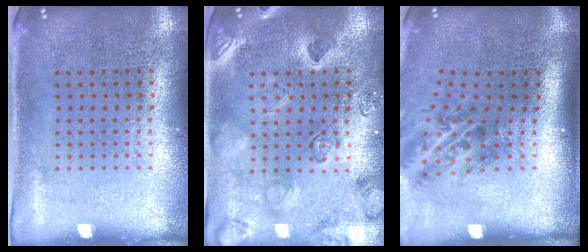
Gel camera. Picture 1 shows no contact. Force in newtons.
{"total": 2.4, "press": 2.4, "slide": 0.5}
{"total": 2.1, "press": 1.3, "slide": 1.7}